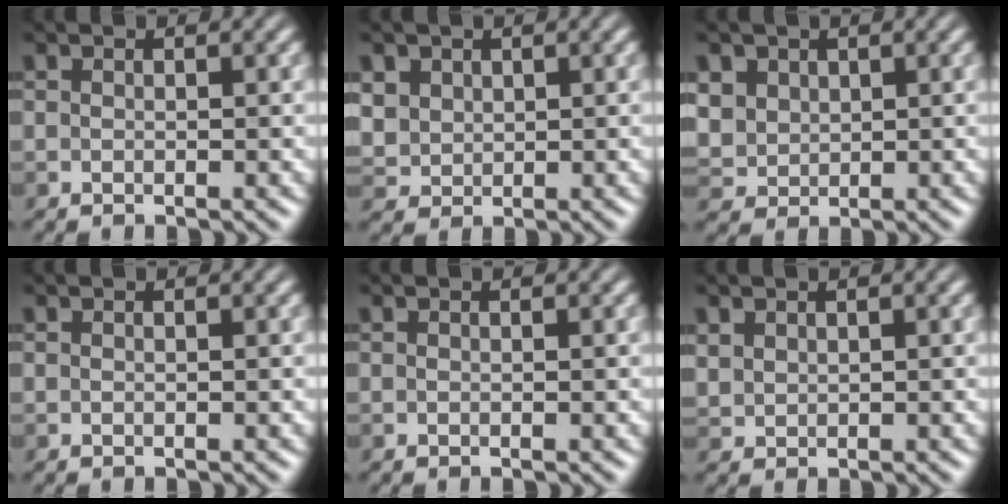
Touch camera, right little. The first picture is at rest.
{"total": 2.9, "force": [1.3, 2.4, 1.0], "torque": [-0.037, 0.002, 0.040]}
{"total": 3.9, "force": [1.7, 3.1, 1.5], "torque": [-0.057, 0.007, 0.045]}
{"total": 0.0}
{"total": 0.0}
{"total": 1.2, "force": [0.7, 0.9, 0.3], "torque": [-0.008, -0.001, 0.021]}